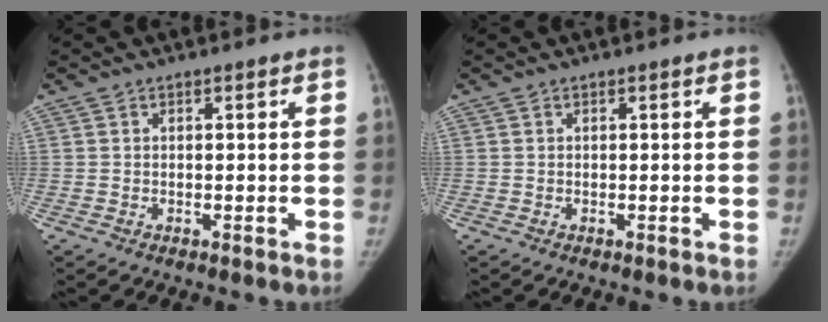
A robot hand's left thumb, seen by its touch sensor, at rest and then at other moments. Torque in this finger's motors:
{"motor_torque": [0.01, 0.00, 0.29, -0.19, 0.00]}